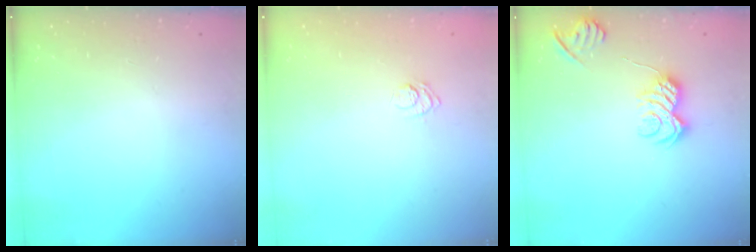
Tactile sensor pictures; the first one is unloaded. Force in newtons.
{"total": 4.6, "press": 4.4, "slide": 1.3}
{"total": 9.1, "press": 9.0, "slide": 0.8}